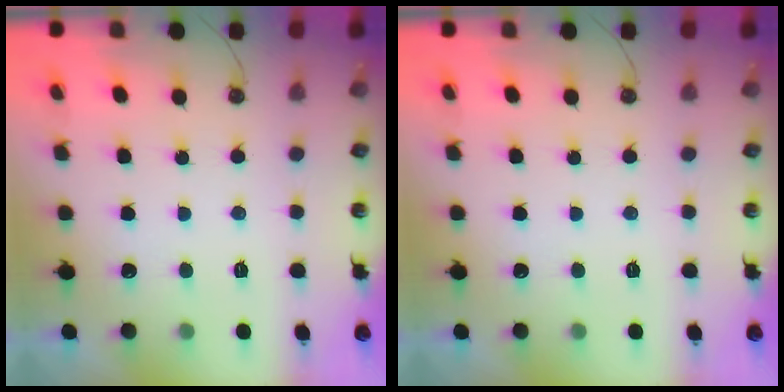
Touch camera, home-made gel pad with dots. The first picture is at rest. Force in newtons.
{"total": 0.0}